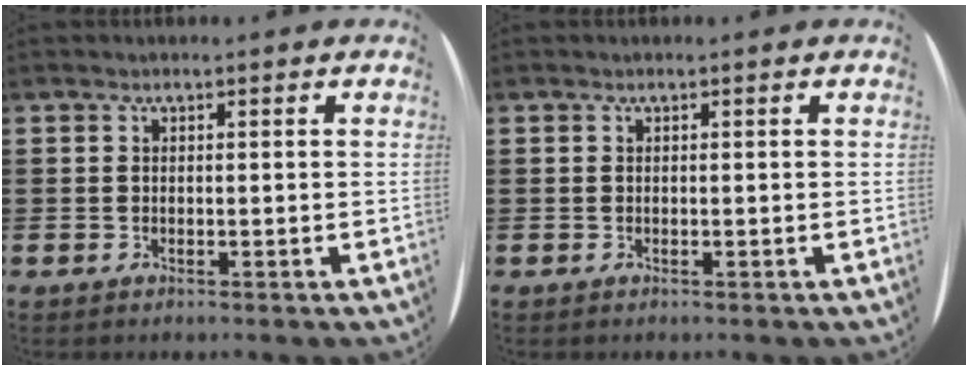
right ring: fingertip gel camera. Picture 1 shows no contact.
{"total": 0.0}